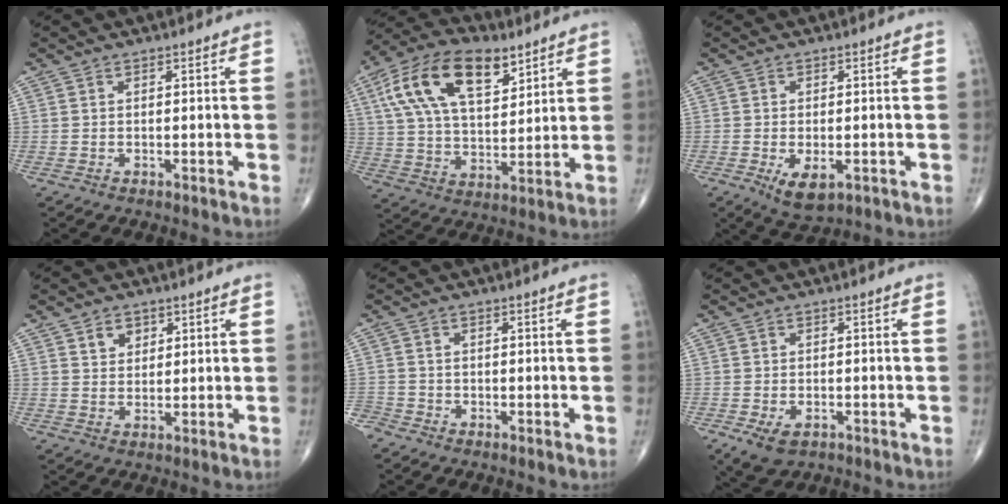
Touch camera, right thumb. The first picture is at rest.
{"total": 19.1, "force": [9.0, 9.7, 13.9], "torque": [-0.234, -0.012, 0.161]}
{"total": 5.6, "force": [-1.9, 2.7, 4.6], "torque": [-0.076, -0.008, -0.023]}
{"total": 3.6, "force": [1.9, 2.6, 1.6], "torque": [-0.008, -0.012, 0.035]}
{"total": 2.4, "force": [-1.8, 1.5, 0.3], "torque": [-0.006, 0.005, -0.041]}
{"total": 5.1, "force": [-2.3, 3.1, 3.4], "torque": [-0.063, 0.000, -0.034]}